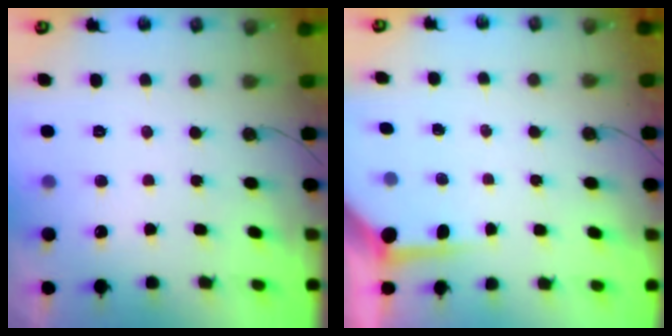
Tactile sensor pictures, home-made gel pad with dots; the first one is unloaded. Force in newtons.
{"total": 3.8, "press": 3.8, "slide": 0.2}